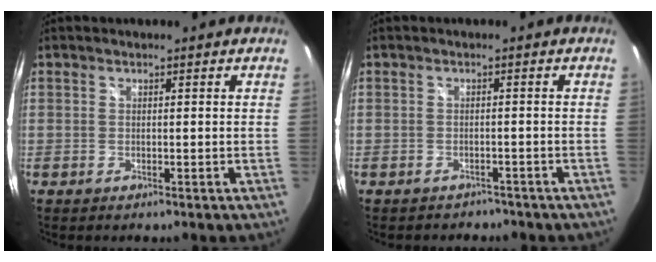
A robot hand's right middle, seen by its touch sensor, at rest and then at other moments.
{"total": 4.1, "force": [-3.4, 2.1, 0.8], "torque": [-0.013, -0.004, -0.041]}